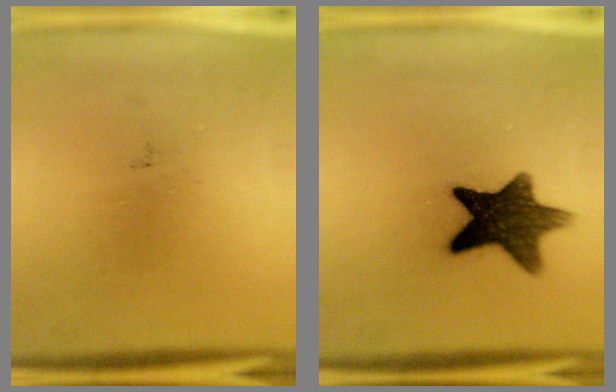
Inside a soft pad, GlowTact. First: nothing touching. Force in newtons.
{"total": 12.5}